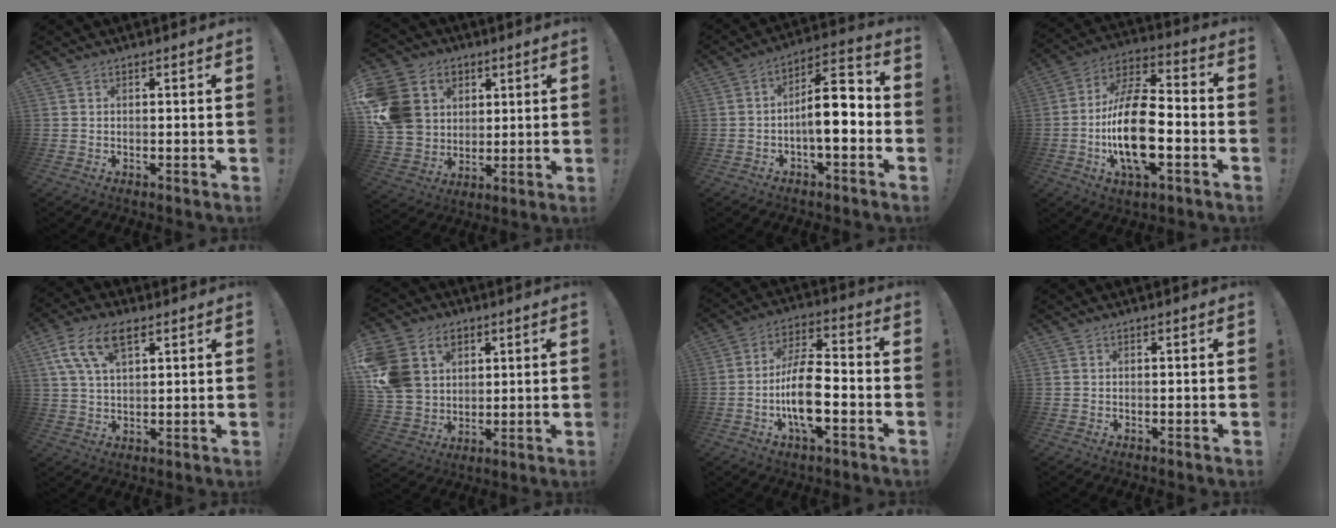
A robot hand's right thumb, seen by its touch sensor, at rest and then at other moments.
{"total": 16.1, "force": [4.2, 14.0, 6.8], "torque": [-0.126, -0.008, 0.098]}
{"total": 11.7, "force": [-2.5, 4.3, 10.6], "torque": [-0.163, 0.013, -0.046]}
{"total": 20.6, "force": [-4.7, 9.4, 17.7], "torque": [-0.345, 0.014, -0.082]}
{"total": 11.6, "force": [5.6, 5.9, 8.3], "torque": [-0.157, -0.005, 0.106]}
{"total": 16.4, "force": [5.7, 13.1, 8.0], "torque": [-0.148, -0.018, 0.117]}
{"total": 14.5, "force": [-4.3, 6.0, 12.5], "torque": [-0.235, 0.010, -0.077]}
{"total": 0.0}